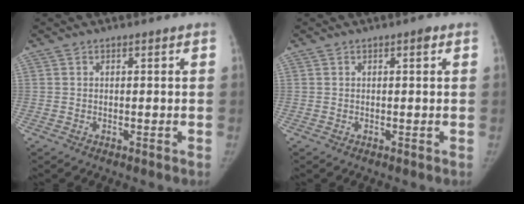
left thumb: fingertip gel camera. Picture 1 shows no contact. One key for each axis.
{"total": 0.9, "fx": 0.4, "fy": 0.3, "fz": 0.8, "tx": -0.010, "ty": 0.002, "tz": 0.003}